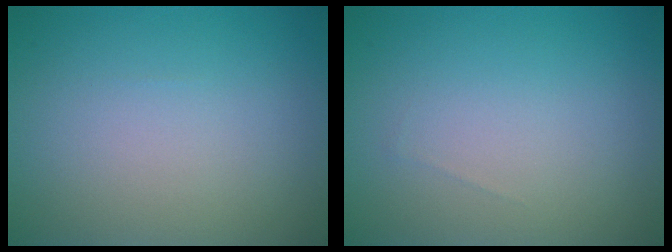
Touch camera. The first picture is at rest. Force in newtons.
{"total": 0.0}